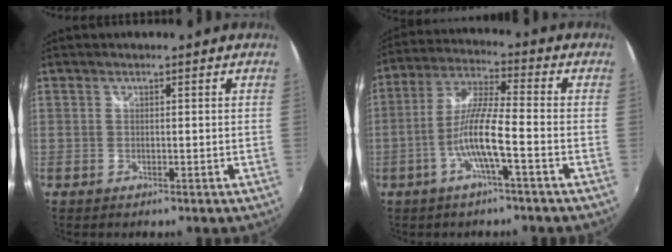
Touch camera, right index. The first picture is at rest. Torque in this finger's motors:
{"motor_torque": [0.40, -0.17, 0.36, 0.16]}